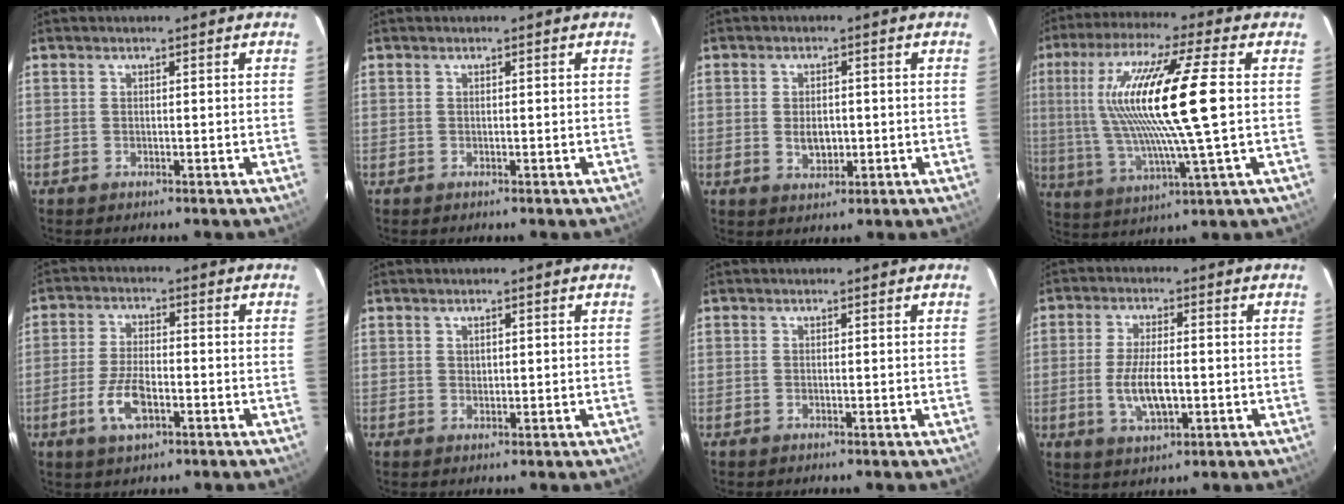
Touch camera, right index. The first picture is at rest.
{"total": 0.0}
{"total": 4.1, "force": [-0.5, 2.8, 3.0], "torque": [-0.052, -0.004, -0.003]}
{"total": 18.9, "force": [2.4, 1.5, 18.7], "torque": [-0.354, 0.003, 0.049]}
{"total": 7.4, "force": [-3.1, 3.0, 6.1], "torque": [-0.132, -0.004, -0.058]}
{"total": 1.1, "force": [0.5, 0.8, 0.6], "torque": [-0.007, 0.004, 0.011]}
{"total": 0.0}
{"total": 8.0, "force": [-1.6, 3.0, 7.2], "torque": [-0.144, -0.009, -0.025]}